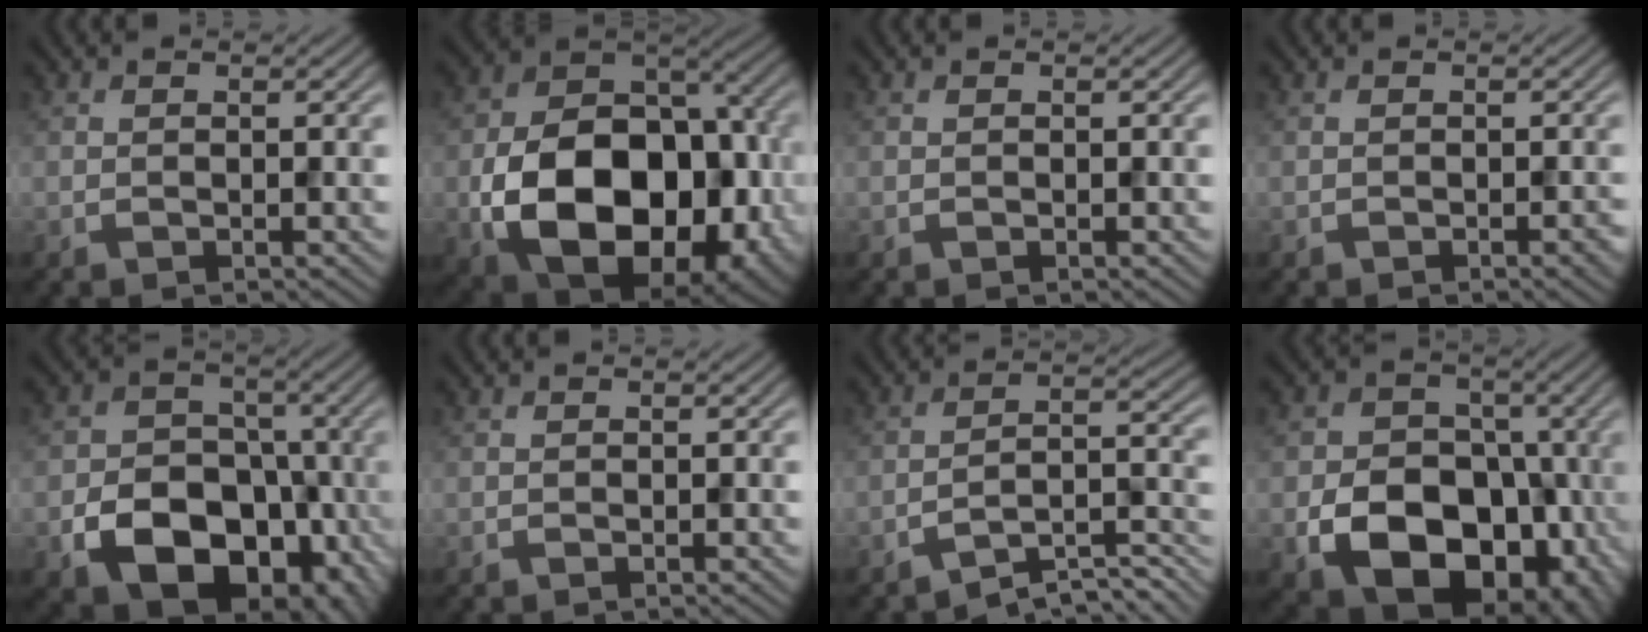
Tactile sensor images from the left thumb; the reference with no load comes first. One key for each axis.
{"total": 17.6, "fx": -4.6, "fy": 12.1, "fz": 12.0, "tx": -0.208, "ty": -0.052, "tz": -0.060}
{"total": 0.0}
{"total": 0.7, "fx": -0.5, "fy": 0.2, "fz": 0.4, "tx": -0.010, "ty": -0.001, "tz": -0.006}
{"total": 12.6, "fx": -4.9, "fy": 9.1, "fz": 7.2, "tx": -0.123, "ty": -0.040, "tz": -0.086}
{"total": 0.0}
{"total": 5.9, "fx": -4.7, "fy": 1.0, "fz": 3.5, "tx": -0.062, "ty": 0.007, "tz": -0.080}
{"total": 13.9, "fx": -4.4, "fy": 10.2, "fz": 8.5, "tx": -0.140, "ty": -0.039, "tz": -0.078}